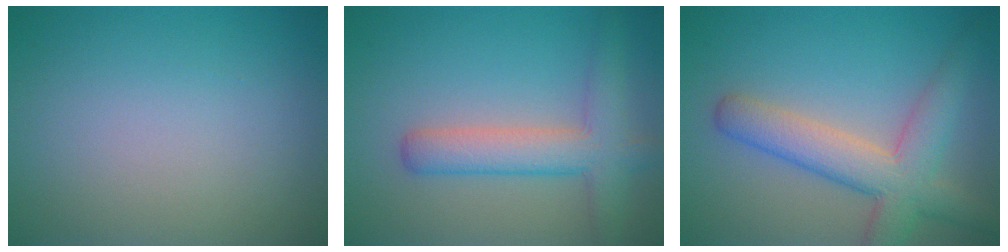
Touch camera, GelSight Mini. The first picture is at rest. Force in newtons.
{"total": 4.6, "press": 4.6, "slide": 0.2}
{"total": 6.1, "press": 6.1, "slide": 0.3}